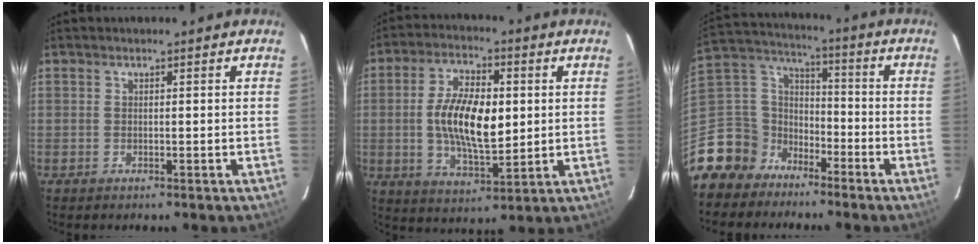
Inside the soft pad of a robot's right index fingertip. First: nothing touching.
{"total": 12.9, "force": [0.6, 5.7, 11.6], "torque": [-0.221, 0.003, 0.013]}
{"total": 12.1, "force": [-8.7, 8.4, 1.2], "torque": [-0.060, 0.057, -0.166]}